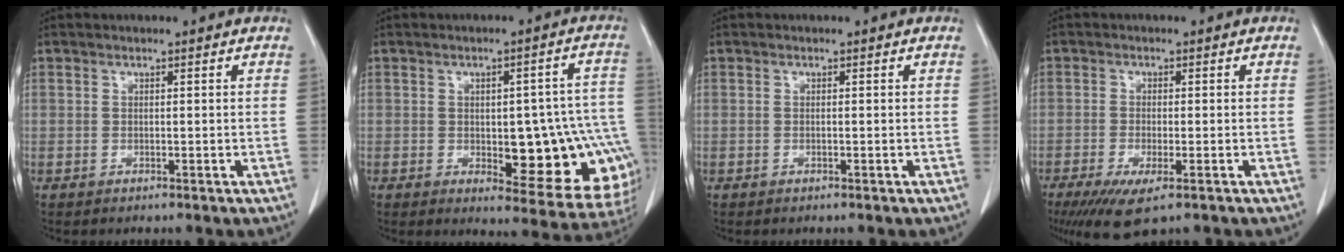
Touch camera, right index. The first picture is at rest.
{"total": 16.3, "force": [-3.3, 6.6, 14.6], "torque": [-0.109, 0.027, -0.021]}
{"total": 0.0}
{"total": 6.4, "force": [-3.8, 1.5, 4.9], "torque": [-0.089, -0.018, -0.060]}